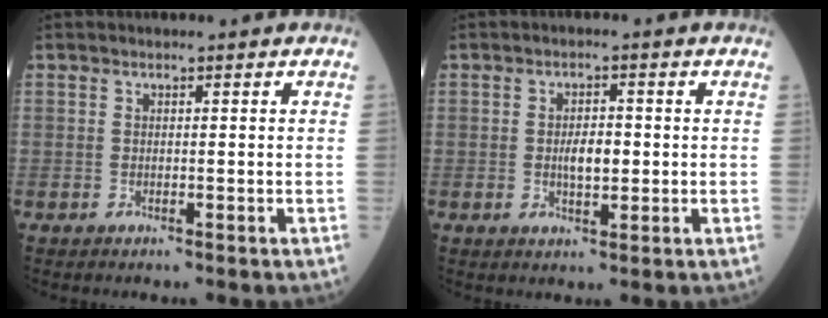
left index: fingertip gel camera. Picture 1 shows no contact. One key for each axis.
{"total": 3.6, "fx": -0.3, "fy": 1.7, "fz": 3.2, "tx": -0.058, "ty": -0.003, "tz": -0.001}